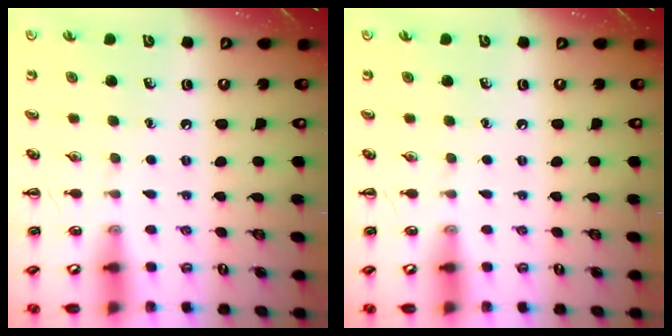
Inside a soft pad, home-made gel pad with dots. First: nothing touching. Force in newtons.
{"total": 0.0}